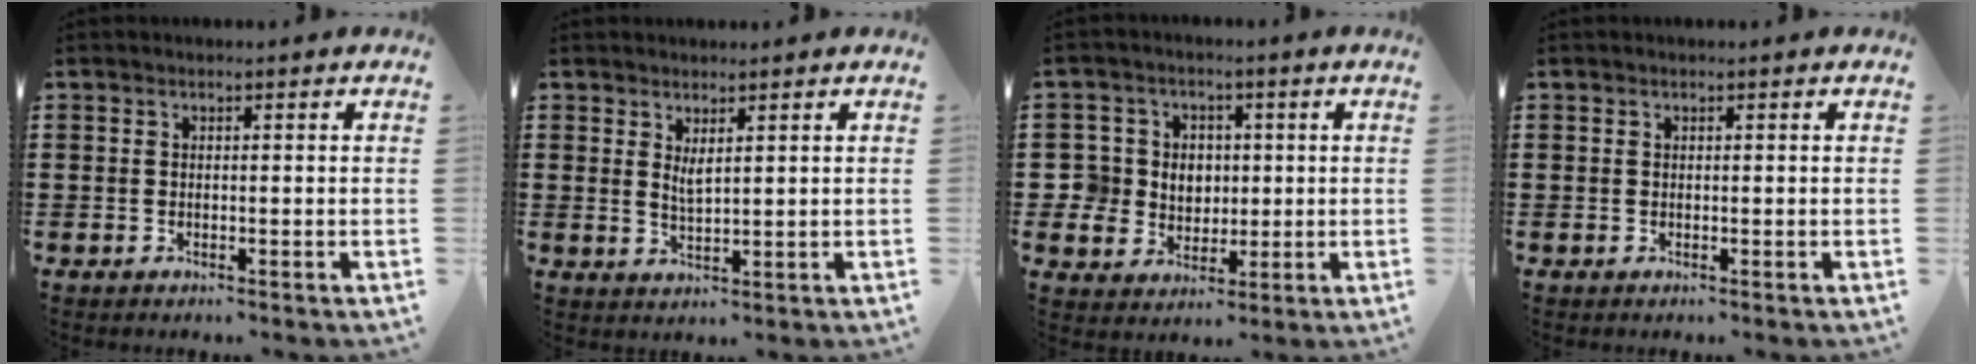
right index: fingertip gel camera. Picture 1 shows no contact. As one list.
[{"total": 2.3, "force": [1.5, 0.6, 1.6], "torque": [-0.034, 0.002, 0.026]}, {"total": 6.0, "force": [0.7, 5.7, 1.6], "torque": [-0.064, 0.017, 0.011]}, {"total": 0.0}]